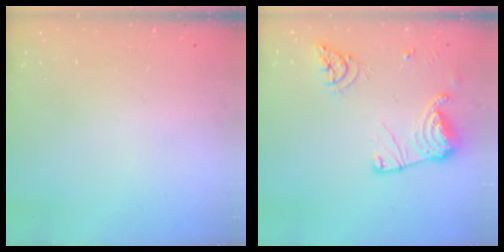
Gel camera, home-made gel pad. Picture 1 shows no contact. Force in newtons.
{"total": 15.0, "press": 14.9, "slide": 1.5}